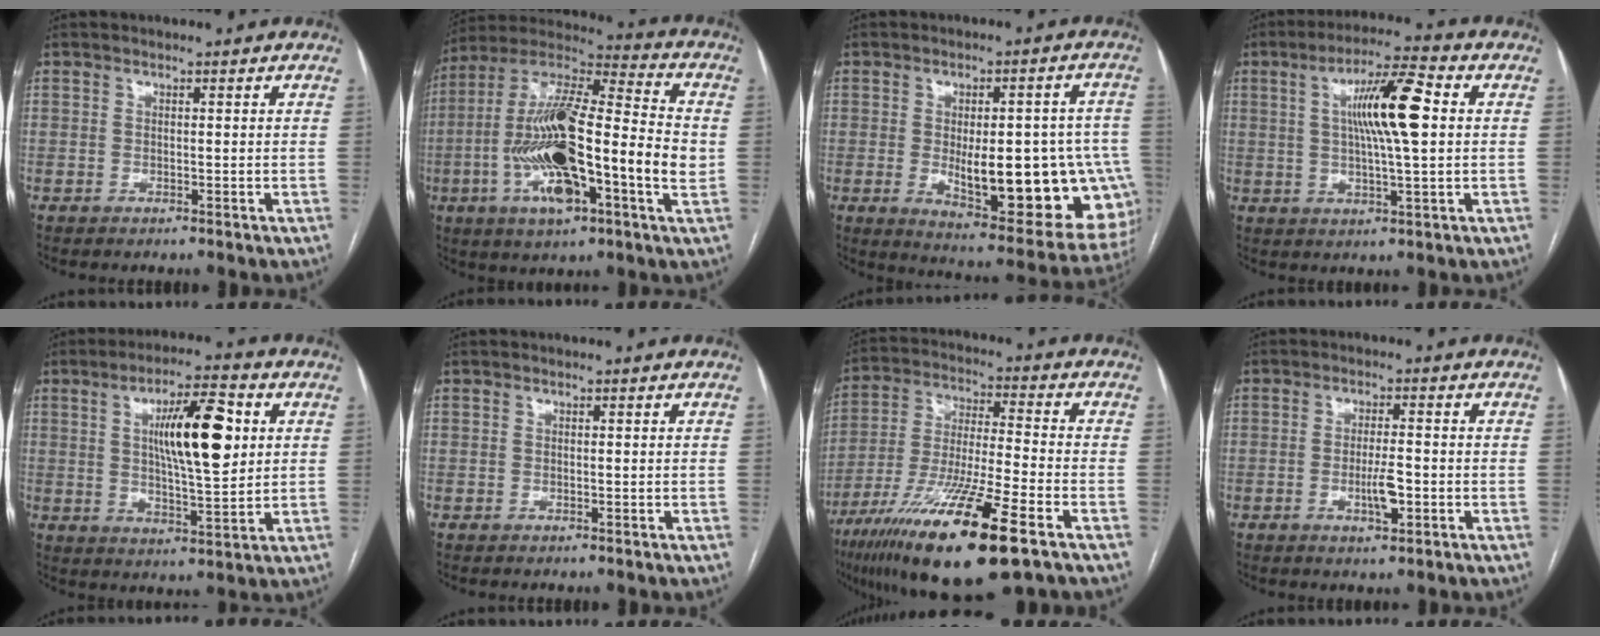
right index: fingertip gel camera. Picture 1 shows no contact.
{"total": 23.4, "force": [-3.3, 4.5, 22.7], "torque": [-0.415, 0.008, -0.060]}
{"total": 22.2, "force": [-3.8, 7.8, 20.5], "torque": [-0.191, 0.011, -0.022]}
{"total": 11.1, "force": [1.9, 0.9, 10.9], "torque": [-0.191, 0.014, 0.029]}
{"total": 12.9, "force": [3.1, 2.7, 12.3], "torque": [-0.204, 0.008, 0.049]}
{"total": 0.0}
{"total": 20.0, "force": [-11.3, 1.5, 16.4], "torque": [-0.307, -0.050, -0.201]}
{"total": 4.2, "force": [-1.3, 0.9, 3.9], "torque": [-0.072, -0.002, -0.020]}